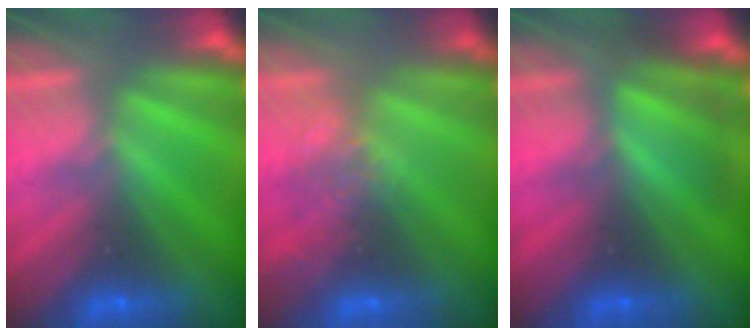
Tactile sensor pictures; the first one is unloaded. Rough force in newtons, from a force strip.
{"total": 2.8}
{"total": 3.0}